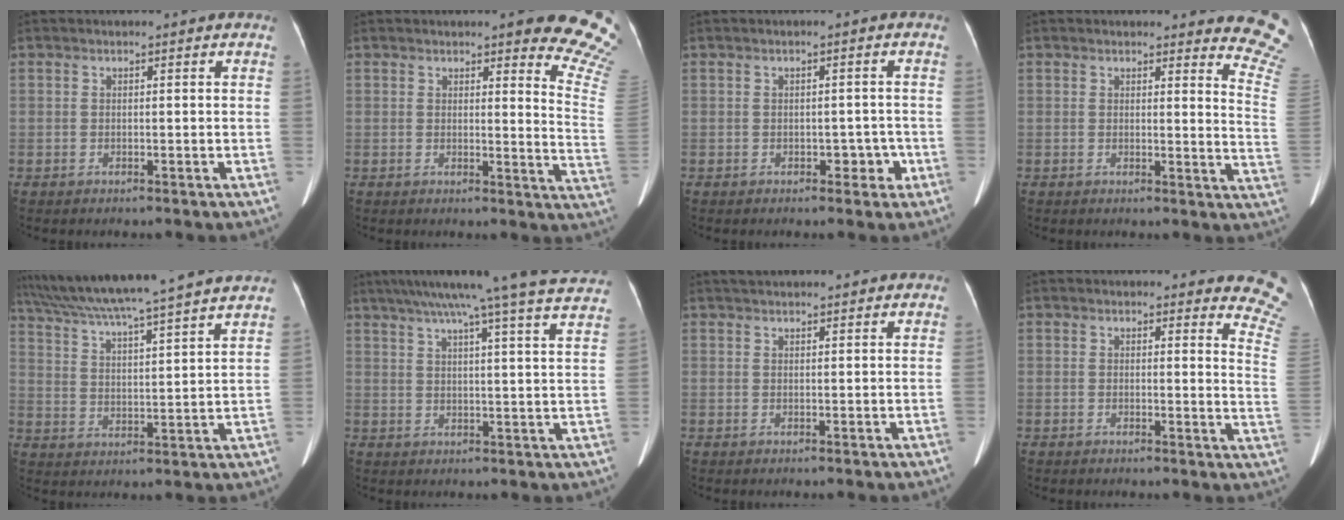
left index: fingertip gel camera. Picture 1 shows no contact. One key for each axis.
{"total": 12.0, "fx": 10.5, "fy": 1.1, "fz": 5.7, "tx": -0.042, "ty": -0.087, "tz": 0.084}
{"total": 2.5, "fx": -1.1, "fy": 1.6, "fz": 1.5, "tx": -0.014, "ty": 0.003, "tz": -0.013}
{"total": 9.0, "fx": 8.9, "fy": 0.6, "fz": 1.3, "tx": 0.016, "ty": -0.097, "tz": 0.052}
{"total": 22.8, "fx": 20.1, "fy": -0.8, "fz": 10.8, "tx": -0.193, "ty": 0.001, "tz": 0.291}
{"total": 24.0, "fx": 21.1, "fy": -1.0, "fz": 11.4, "tx": -0.187, "ty": -0.019, "tz": 0.267}
{"total": 5.6, "fx": 5.1, "fy": 0.9, "fz": 2.0, "tx": -0.030, "ty": 0.036, "tz": 0.071}
{"total": 8.2, "fx": 8.0, "fy": 1.0, "fz": 1.5, "tx": 0.012, "ty": -0.073, "tz": 0.043}